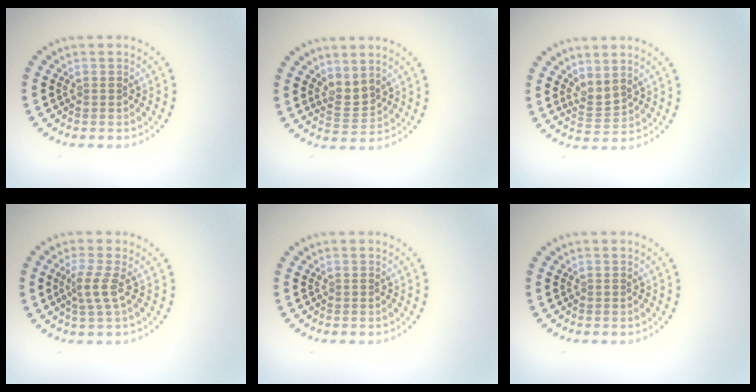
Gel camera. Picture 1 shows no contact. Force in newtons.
{"total": 1.9, "press": 1.4, "slide": 1.3}
{"total": 1.6, "press": 1.1, "slide": 1.1}
{"total": 2.2, "press": 1.6, "slide": 1.5}
{"total": 0.0}
{"total": 0.0}